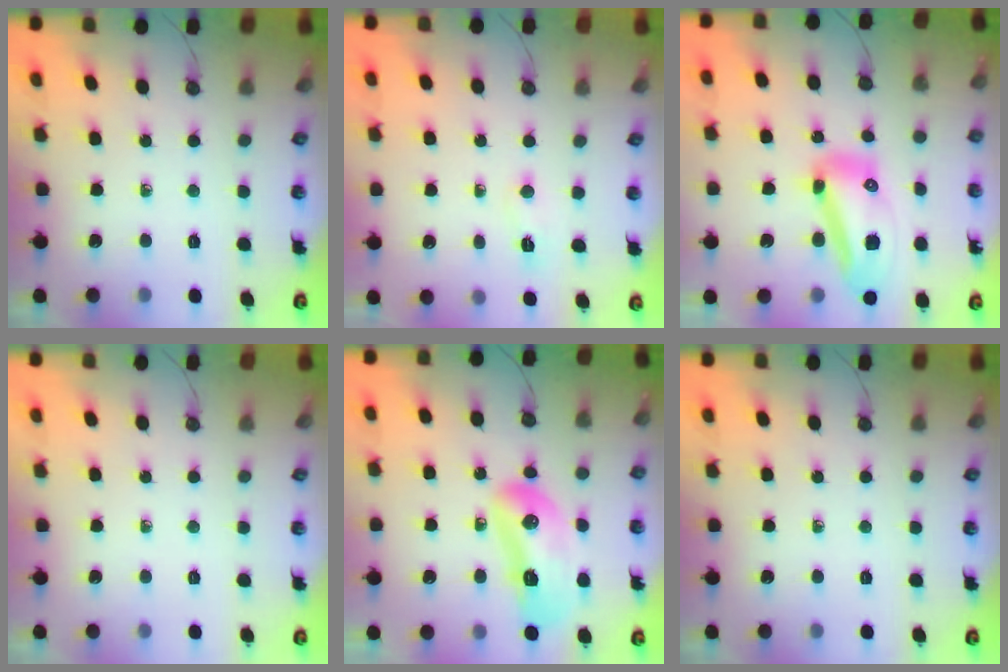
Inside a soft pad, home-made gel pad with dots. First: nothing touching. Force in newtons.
{"total": 4.1, "press": 3.8, "slide": 1.6}
{"total": 14.7, "press": 14.4, "slide": 3.3}
{"total": 0.0}
{"total": 14.0, "press": 13.9, "slide": 1.7}
{"total": 0.0}